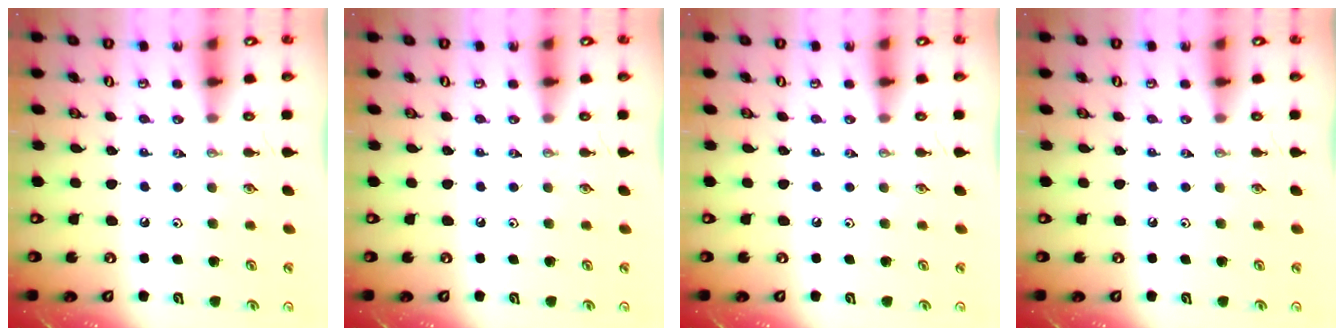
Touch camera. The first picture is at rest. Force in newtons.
{"total": 0.0}
{"total": 0.0}
{"total": 0.0}